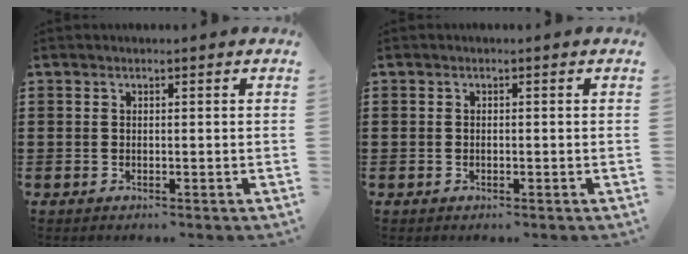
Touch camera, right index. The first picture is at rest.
{"total": 0.0}